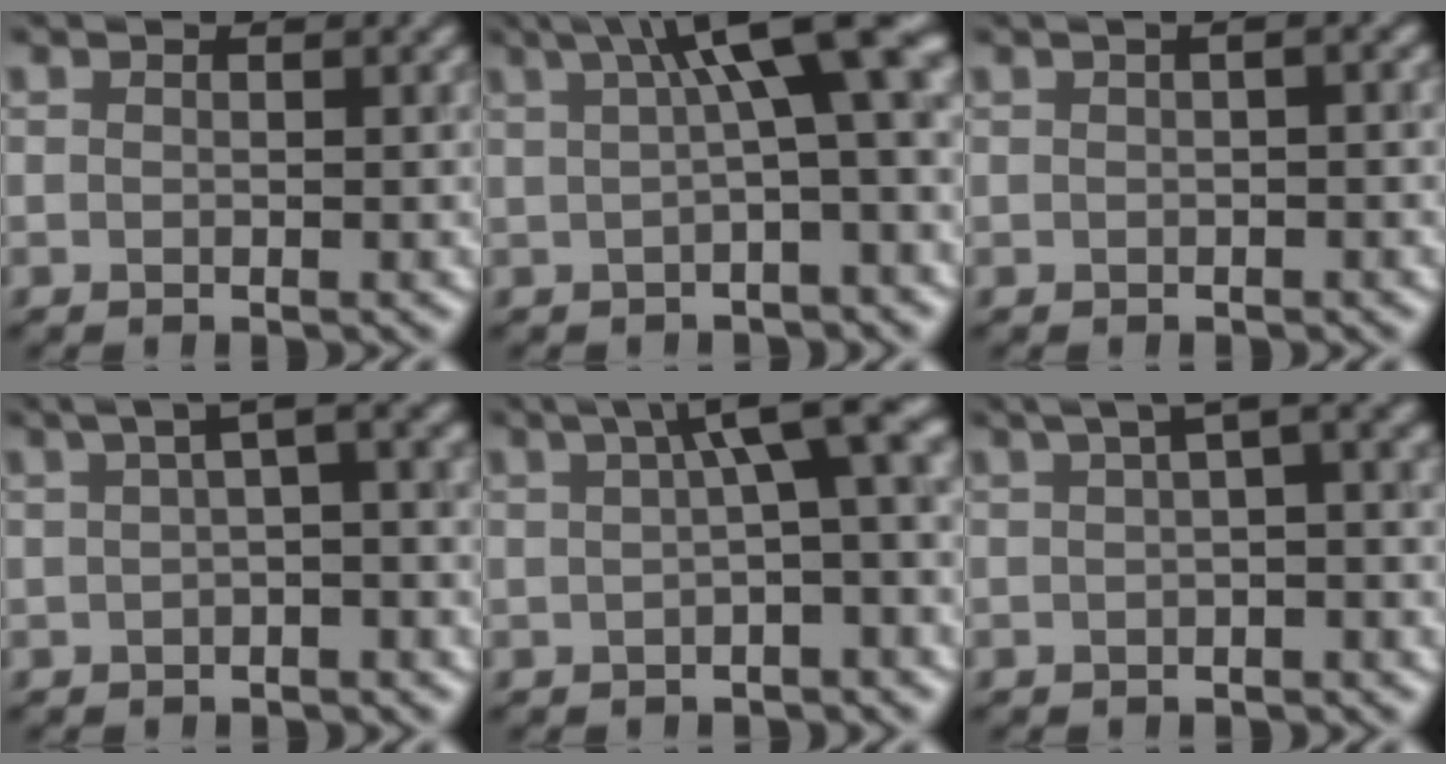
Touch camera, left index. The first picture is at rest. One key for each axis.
{"total": 9.1, "fx": 2.6, "fy": 2.2, "fz": 8.4, "tx": -0.111, "ty": 0.025, "tz": 0.034}
{"total": 1.3, "fx": 0.1, "fy": 0.5, "fz": 1.2, "tx": -0.020, "ty": 0.007, "tz": 0.002}
{"total": 5.1, "fx": 1.3, "fy": 1.5, "fz": 4.6, "tx": -0.063, "ty": 0.021, "tz": 0.012}
{"total": 6.9, "fx": 1.7, "fy": 1.7, "fz": 6.4, "tx": -0.080, "ty": 0.024, "tz": 0.019}
{"total": 5.0, "fx": 1.5, "fy": 1.3, "fz": 4.6, "tx": -0.053, "ty": 0.022, "tz": 0.014}